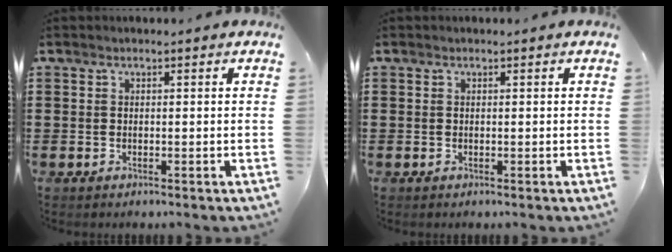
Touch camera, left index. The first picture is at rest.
{"total": 0.0}